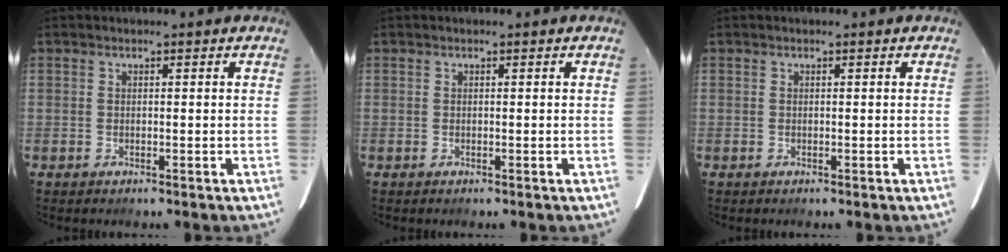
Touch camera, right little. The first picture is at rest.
{"total": 0.0}
{"total": 0.0}